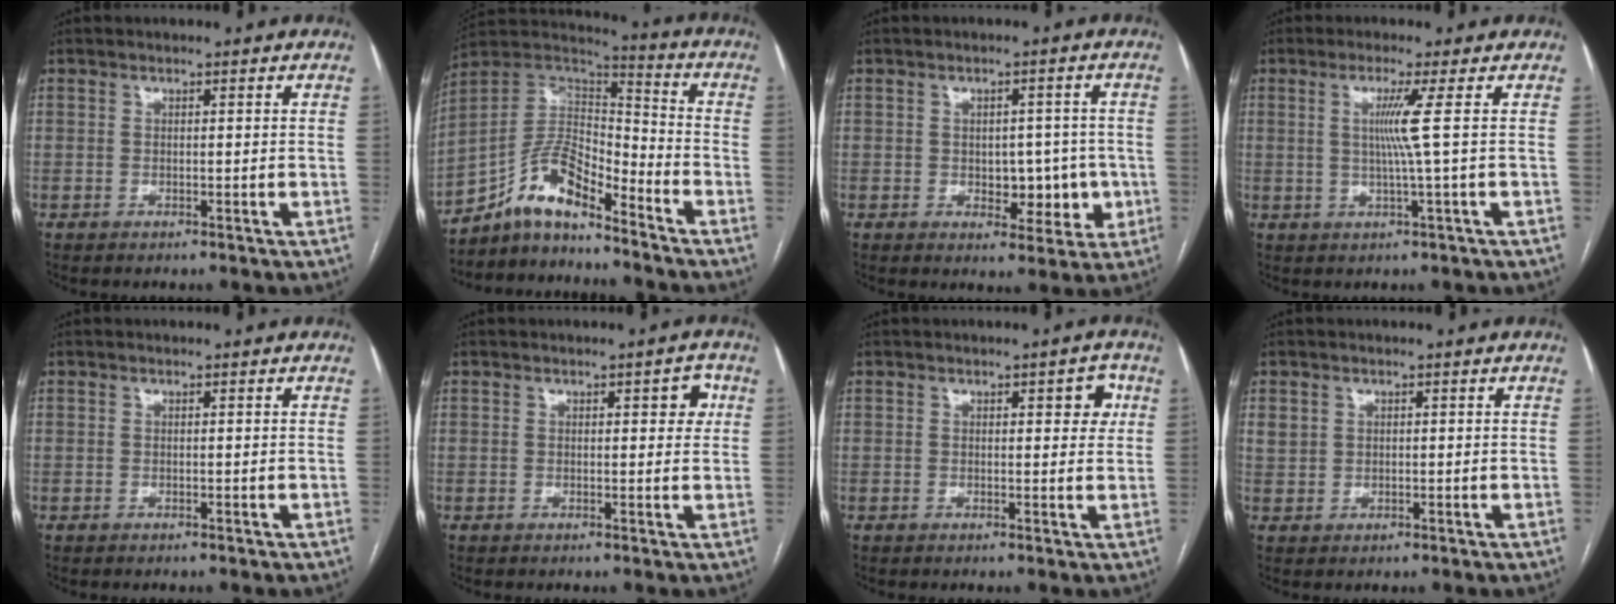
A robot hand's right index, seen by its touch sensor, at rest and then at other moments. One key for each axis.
{"total": 11.1, "fx": -8.5, "fy": 3.0, "fz": 6.4, "tx": -0.122, "ty": 0.037, "tz": -0.156}
{"total": 5.8, "fx": -0.8, "fy": 3.8, "fz": 4.3, "tx": -0.044, "ty": 0.014, "tz": 0.000}
{"total": 4.4, "fx": 0.6, "fy": -1.8, "fz": 4.0, "tx": -0.078, "ty": -0.005, "tz": 0.013}
{"total": 0.0}
{"total": 3.2, "fx": 1.1, "fy": 1.3, "fz": 2.7, "tx": -0.025, "ty": 0.008, "tz": 0.010}
{"total": 3.5, "fx": 1.3, "fy": 1.4, "fz": 2.9, "tx": -0.028, "ty": 0.008, "tz": 0.012}
{"total": 2.1, "fx": 0.9, "fy": 1.8, "fz": 0.6, "tx": -0.011, "ty": 0.011, "tz": 0.019}